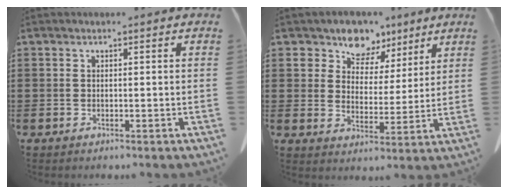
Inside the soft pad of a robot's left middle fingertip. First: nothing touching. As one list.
[{"total": 7.2, "force": [5.7, 4.4, 0.9], "torque": [-0.053, -0.030, 0.102]}]